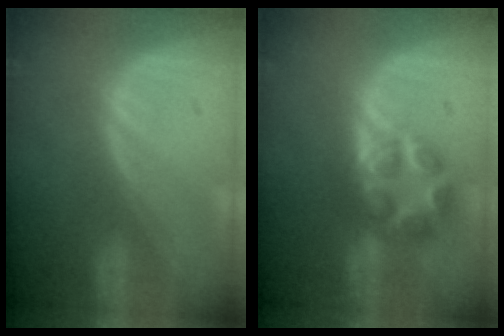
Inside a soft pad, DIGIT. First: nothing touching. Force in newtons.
{"total": 7.0, "press": 5.9, "slide": 3.8}